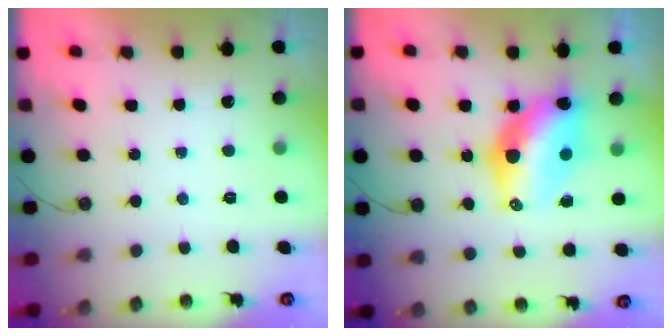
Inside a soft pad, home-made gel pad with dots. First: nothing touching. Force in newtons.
{"total": 14.1, "press": 13.3, "slide": 4.5}